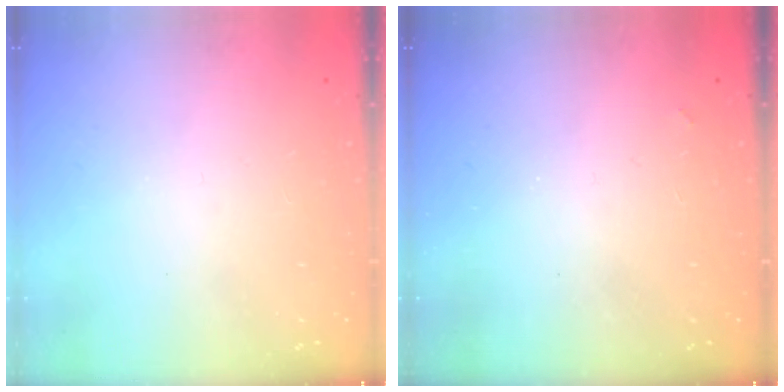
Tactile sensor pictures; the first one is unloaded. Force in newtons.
{"total": 1.1, "press": 1.0, "slide": 0.3}